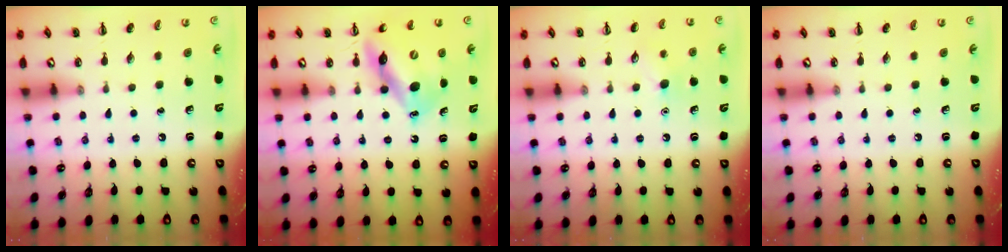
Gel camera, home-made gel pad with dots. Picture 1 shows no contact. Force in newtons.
{"total": 12.4, "press": 11.7, "slide": 4.1}
{"total": 7.2, "press": 6.9, "slide": 1.9}
{"total": 0.0}